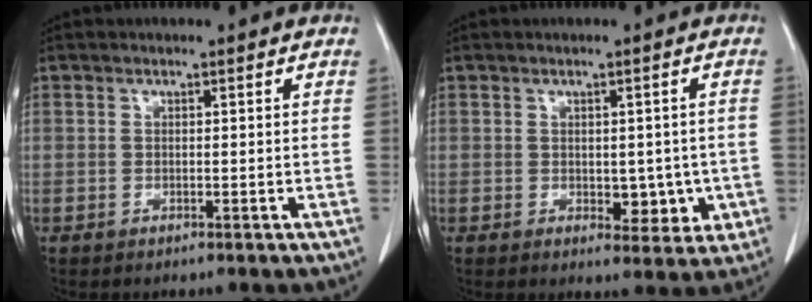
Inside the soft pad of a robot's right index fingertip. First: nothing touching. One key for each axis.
{"total": 5.4, "fx": -0.9, "fy": 3.2, "fz": 4.2, "tx": -0.037, "ty": 0.004, "tz": -0.002}